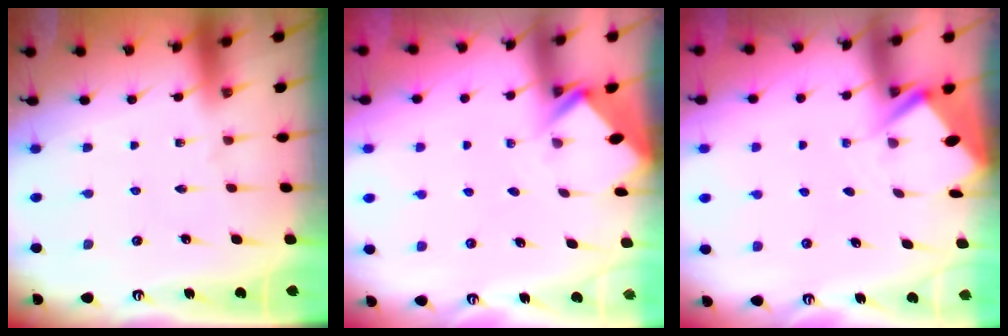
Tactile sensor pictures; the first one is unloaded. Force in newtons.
{"total": 2.8, "press": 2.8, "slide": 0.2}
{"total": 2.9, "press": 2.9, "slide": 0.4}